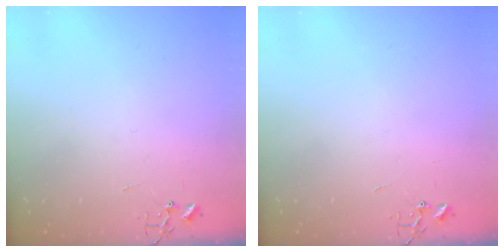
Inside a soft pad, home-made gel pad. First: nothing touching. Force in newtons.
{"total": 0.0}